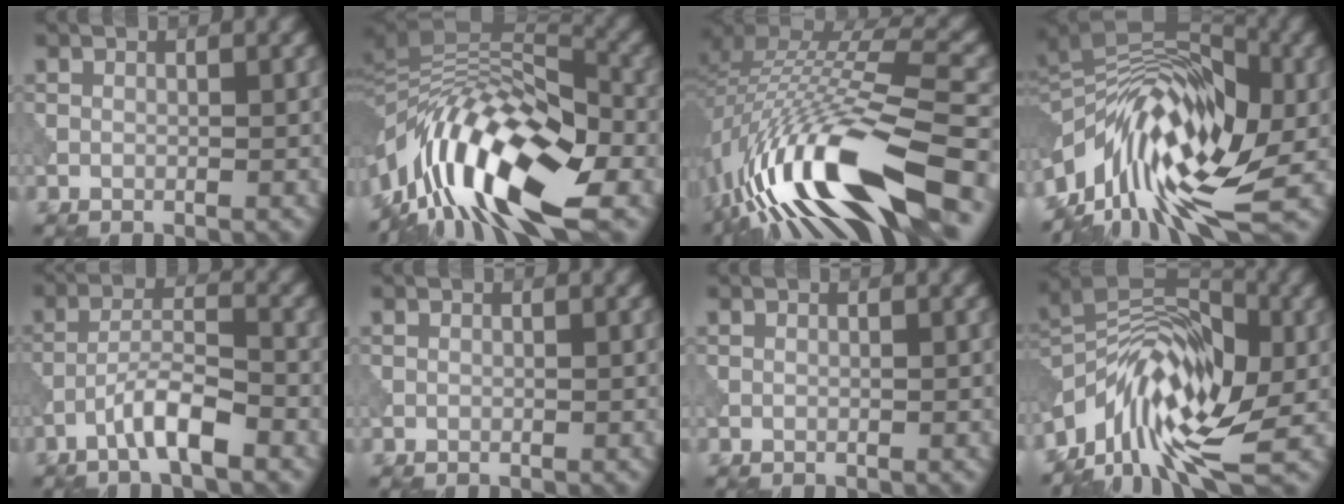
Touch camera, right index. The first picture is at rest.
{"total": 15.1, "force": [-5.9, 5.9, 12.6], "torque": [-0.230, 0.026, -0.115]}
{"total": 15.8, "force": [-6.3, 5.3, 13.5], "torque": [-0.261, 0.022, -0.109]}
{"total": 14.2, "force": [-4.6, 6.7, 11.6], "torque": [-0.197, 0.031, -0.100]}
{"total": 4.2, "force": [-2.6, 0.7, 3.2], "torque": [-0.058, 0.016, -0.054]}
{"total": 0.0}
{"total": 0.0}
{"total": 12.0, "force": [-5.4, 5.6, 9.1], "torque": [-0.158, 0.030, -0.111]}